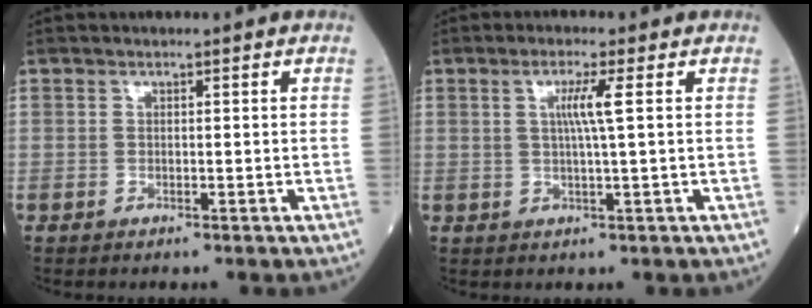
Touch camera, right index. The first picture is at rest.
{"total": 3.7, "force": [0.8, -0.7, 3.6], "torque": [-0.070, 0.000, 0.014]}